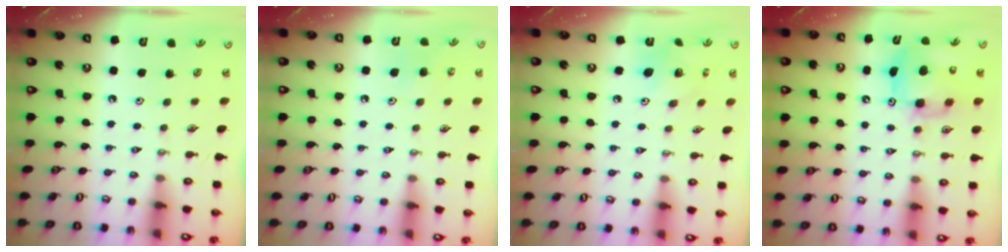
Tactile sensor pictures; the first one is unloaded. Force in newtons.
{"total": 6.2, "press": 6.2, "slide": 0.5}
{"total": 7.4, "press": 7.4, "slide": 0.1}
{"total": 8.1, "press": 8.0, "slide": 0.8}